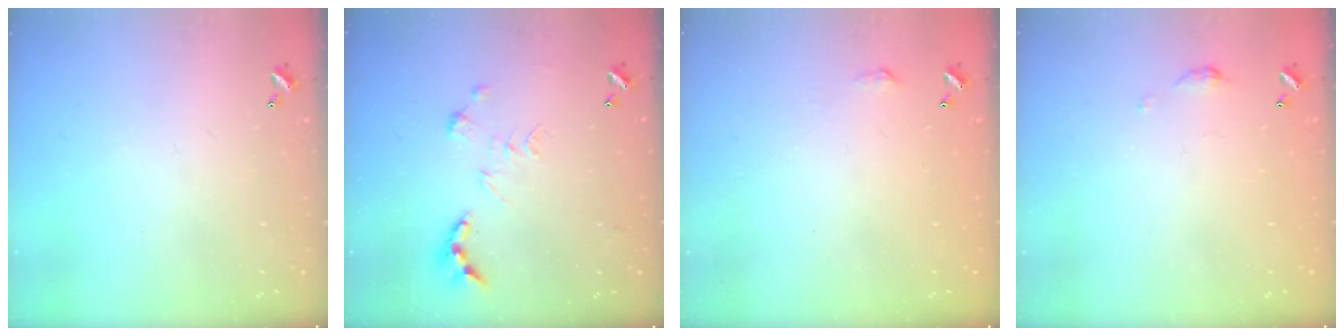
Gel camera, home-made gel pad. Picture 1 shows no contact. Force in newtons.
{"total": 0.0}
{"total": 2.3, "press": 2.3, "slide": 0.4}
{"total": 3.7, "press": 3.6, "slide": 0.5}